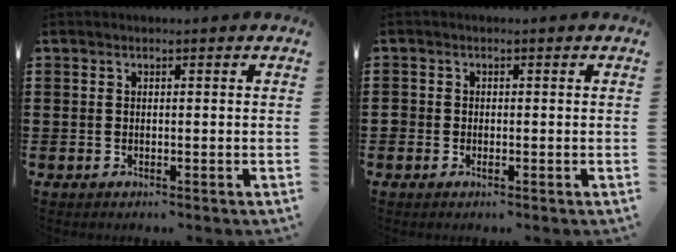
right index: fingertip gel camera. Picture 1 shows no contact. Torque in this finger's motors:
{"motor_torque": [0.10, 0.73, 0.00, 0.00]}